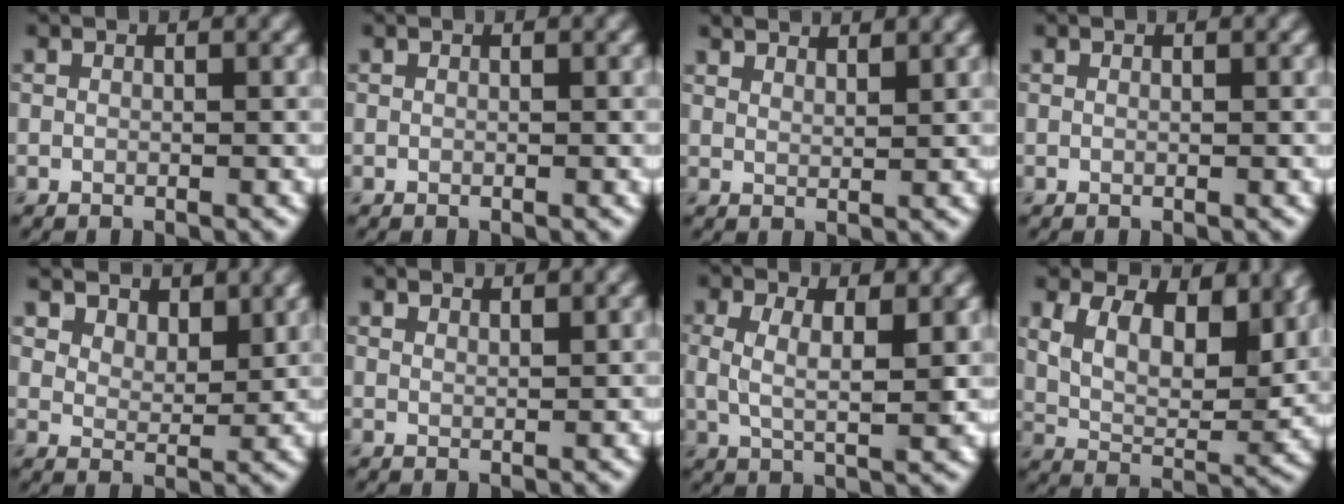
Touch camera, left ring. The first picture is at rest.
{"total": 0.0}
{"total": 3.6, "force": [3.3, 0.8, 1.2], "torque": [-0.012, 0.002, 0.047]}
{"total": 0.0}
{"total": 5.1, "force": [4.1, 2.5, 1.8], "torque": [-0.051, -0.025, 0.082]}
{"total": 1.7, "force": [1.6, 0.2, 0.5], "torque": [-0.005, 0.001, 0.021]}
{"total": 4.4, "force": [1.0, 1.8, 3.9], "torque": [-0.080, -0.002, 0.018]}
{"total": 9.4, "force": [5.1, 5.1, 6.0], "torque": [-0.105, -0.002, 0.086]}